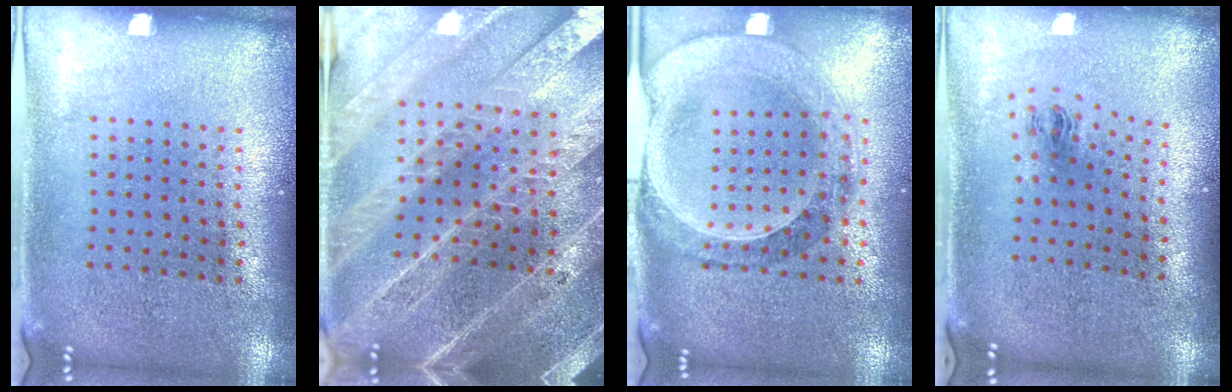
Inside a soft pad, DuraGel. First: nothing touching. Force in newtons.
{"total": 4.4, "press": 3.9, "slide": 2.1}
{"total": 1.4, "press": 1.4, "slide": 0.3}
{"total": 1.0, "press": 0.4, "slide": 0.9}